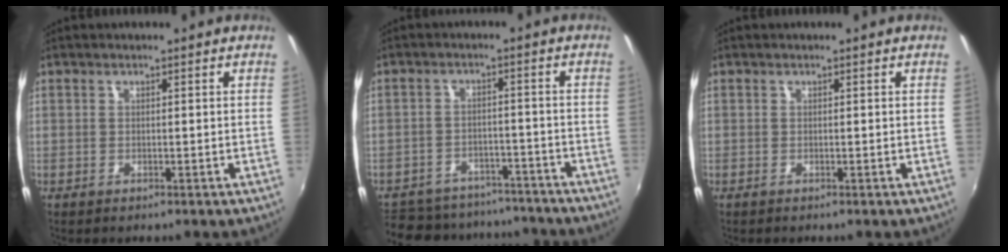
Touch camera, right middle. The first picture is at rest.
{"total": 18.2, "force": [-15.5, 7.5, 5.7], "torque": [-0.141, 0.015, -0.205]}
{"total": 0.0}